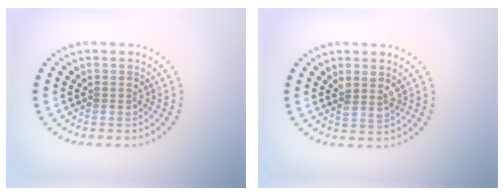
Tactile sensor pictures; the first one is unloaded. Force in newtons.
{"total": 1.6, "press": 1.4, "slide": 0.8}